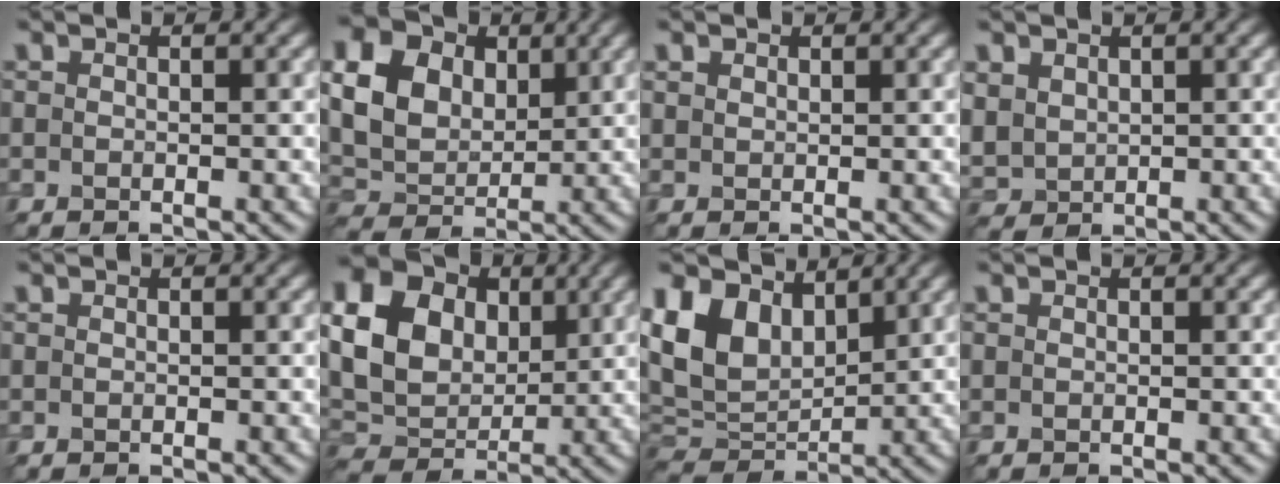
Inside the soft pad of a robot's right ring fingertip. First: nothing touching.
{"total": 10.9, "force": [3.5, 8.2, 6.3], "torque": [-0.153, 0.023, 0.065]}
{"total": 0.6, "force": [0.5, 0.3, 0.2], "torque": [-0.011, -0.004, 0.009]}
{"total": 2.9, "force": [1.1, 2.3, 1.4], "torque": [-0.047, -0.003, 0.027]}
{"total": 0.0}
{"total": 13.9, "force": [3.2, 10.9, 8.1], "torque": [-0.198, 0.035, 0.049]}
{"total": 8.1, "force": [3.2, 5.7, 4.9], "torque": [-0.122, 0.000, 0.048]}
{"total": 0.0}